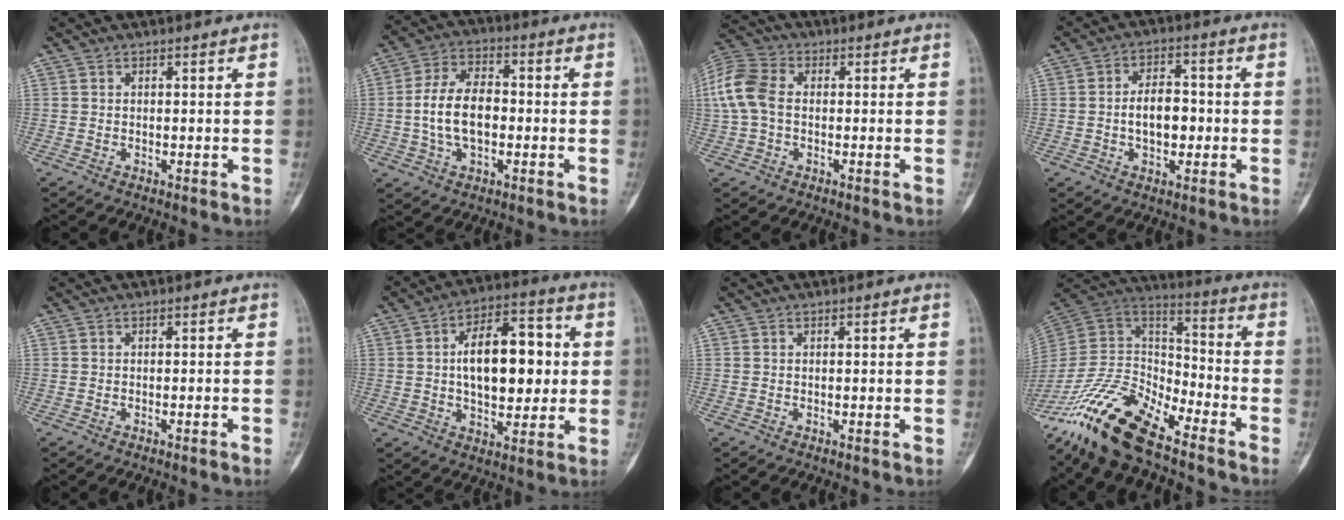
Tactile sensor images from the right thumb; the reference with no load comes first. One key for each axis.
{"total": 11.3, "fx": -1.0, "fy": 6.8, "fz": 9.0, "tx": -0.162, "ty": 0.022, "tz": -0.022}
{"total": 10.0, "fx": 0.3, "fy": 7.0, "fz": 7.1, "tx": -0.160, "ty": 0.026, "tz": -0.001}
{"total": 7.7, "fx": -0.8, "fy": 4.7, "fz": 6.1, "tx": -0.085, "ty": 0.014, "tz": -0.015}
{"total": 0.5, "fx": -0.4, "fy": -0.1, "fz": 0.4, "tx": -0.009, "ty": 0.002, "tz": -0.005}
{"total": 16.8, "fx": 1.5, "fy": 8.9, "fz": 14.1, "tx": -0.187, "ty": 0.017, "tz": 0.022}
{"total": 0.0}
{"total": 19.3, "fx": -14.2, "fy": 6.4, "fz": 11.3, "tx": -0.206, "ty": 0.070, "tz": -0.272}